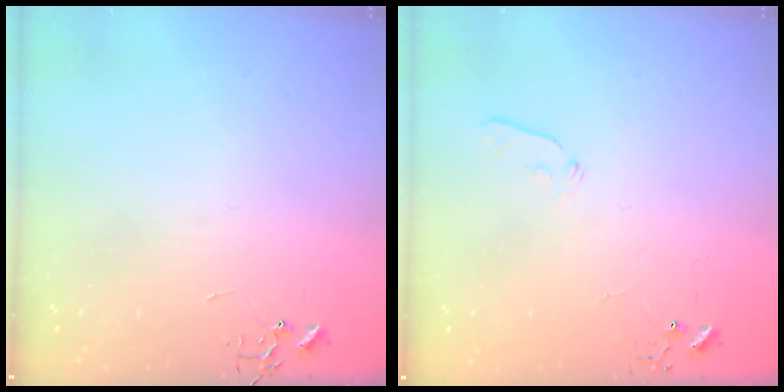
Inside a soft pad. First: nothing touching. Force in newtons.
{"total": 4.8, "press": 4.7, "slide": 1.0}